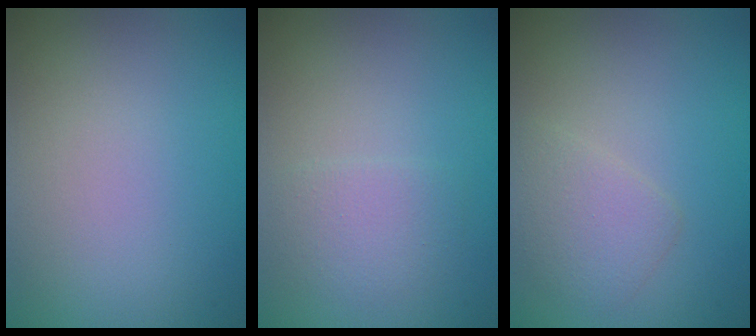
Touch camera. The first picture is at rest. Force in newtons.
{"total": 1.8, "press": 1.8, "slide": 0.1}
{"total": 2.2, "press": 2.2, "slide": 0.0}